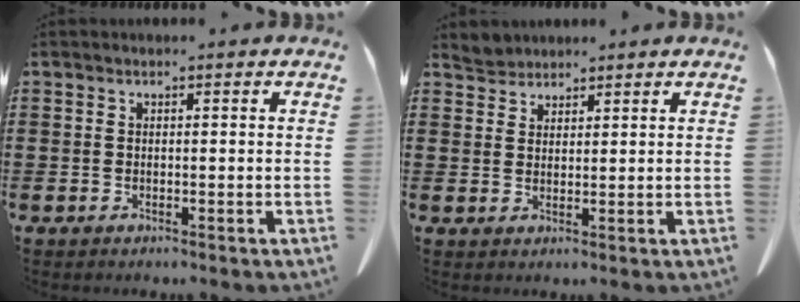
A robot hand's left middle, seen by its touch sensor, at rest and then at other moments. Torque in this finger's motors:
{"motor_torque": [-1.20, 0.94, -0.65, -0.15]}